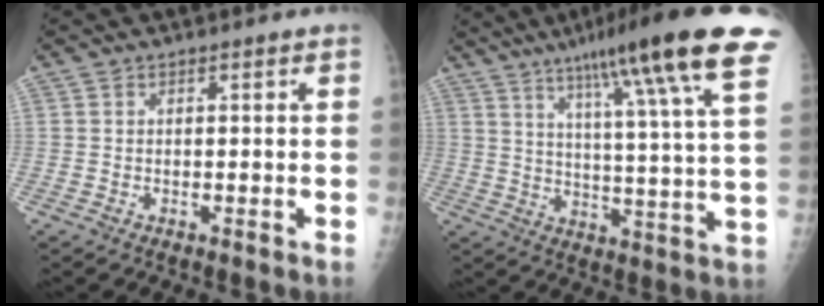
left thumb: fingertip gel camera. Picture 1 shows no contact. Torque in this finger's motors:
{"motor_torque": [1.17, 0.26, 1.43, -1.35, 0.22]}